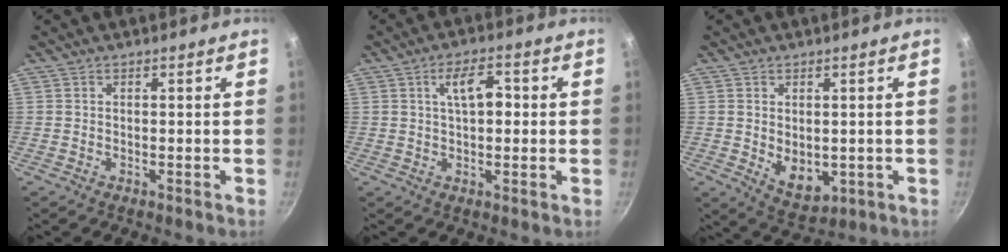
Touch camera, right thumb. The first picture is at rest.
{"total": 6.4, "force": [1.1, 3.0, 5.6], "torque": [-0.081, 0.011, 0.014]}
{"total": 7.0, "force": [-0.2, 4.7, 5.2], "torque": [-0.068, -0.016, 0.013]}